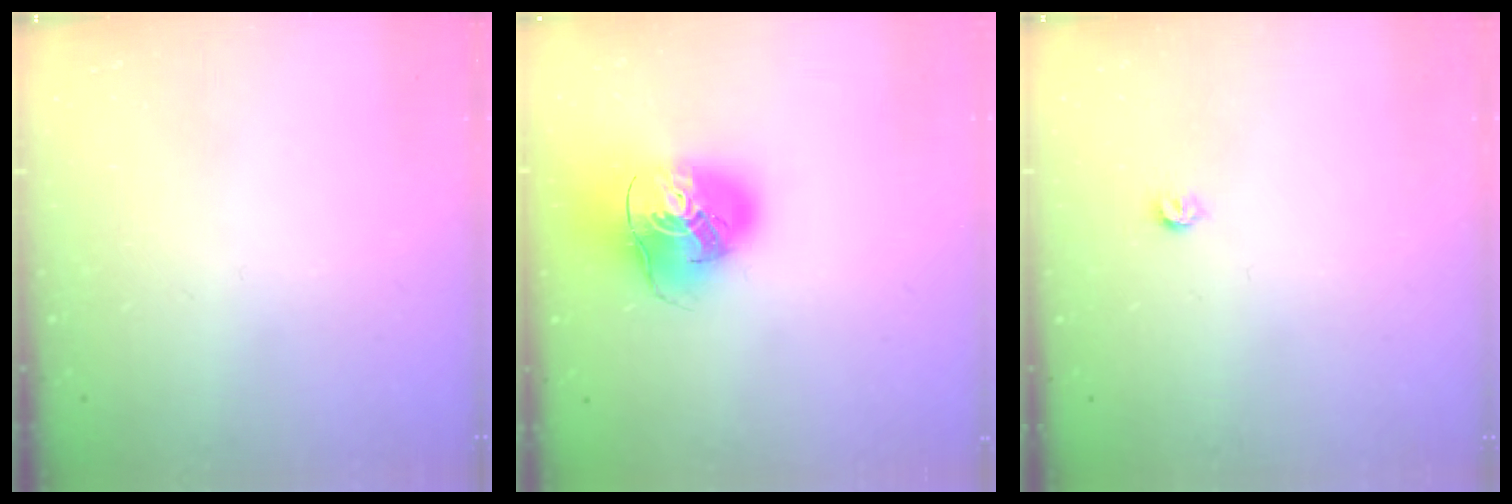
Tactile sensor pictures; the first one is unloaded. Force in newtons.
{"total": 17.7, "press": 17.5, "slide": 2.5}
{"total": 3.0, "press": 3.0, "slide": 0.5}